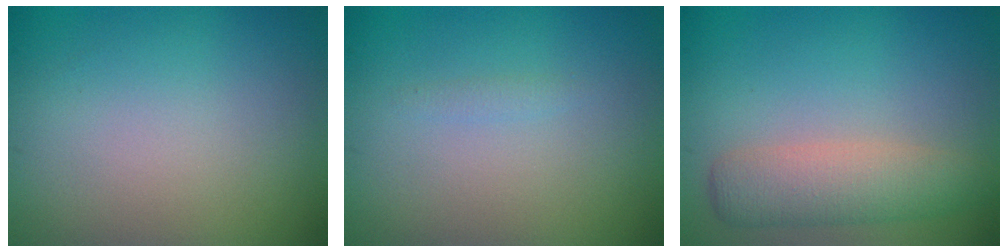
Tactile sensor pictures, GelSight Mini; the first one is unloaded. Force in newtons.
{"total": 0.6, "press": 0.6, "slide": 0.1}
{"total": 3.8, "press": 3.8, "slide": 0.1}